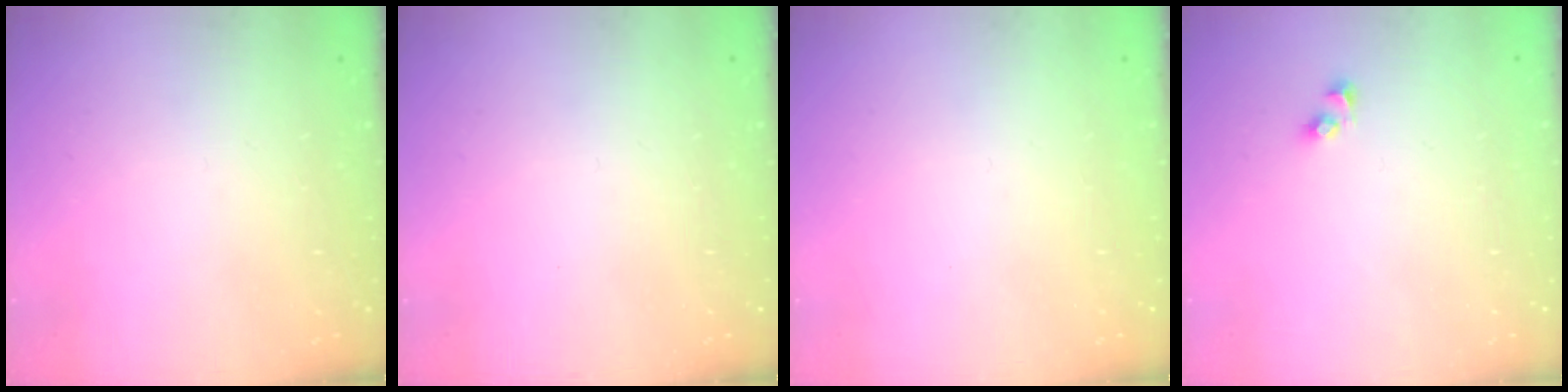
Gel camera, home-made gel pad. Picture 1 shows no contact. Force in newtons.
{"total": 0.0}
{"total": 0.0}
{"total": 2.3, "press": 2.3, "slide": 0.2}